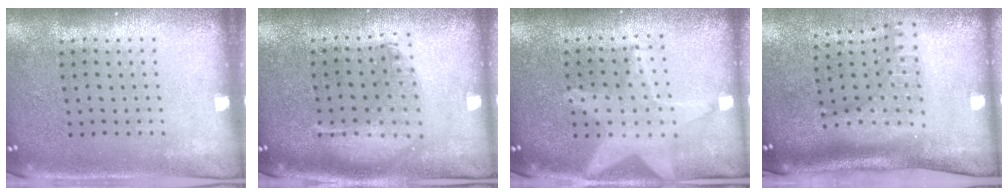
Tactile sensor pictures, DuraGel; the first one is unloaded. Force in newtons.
{"total": 1.3, "press": 1.3, "slide": 0.4}
{"total": 1.8, "press": 1.6, "slide": 0.9}
{"total": 2.3, "press": 1.6, "slide": 1.6}